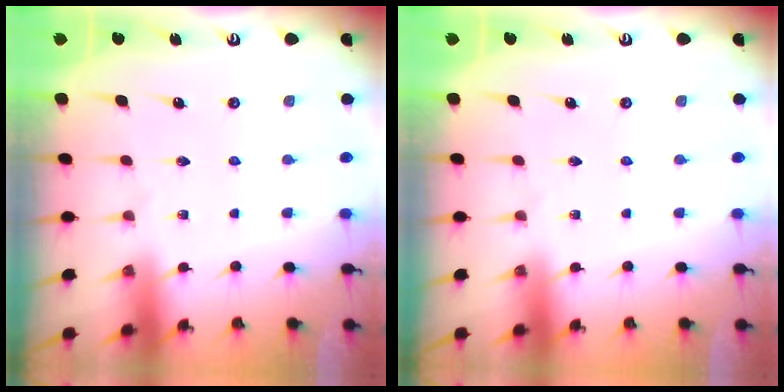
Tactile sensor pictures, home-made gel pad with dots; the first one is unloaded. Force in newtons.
{"total": 0.0}